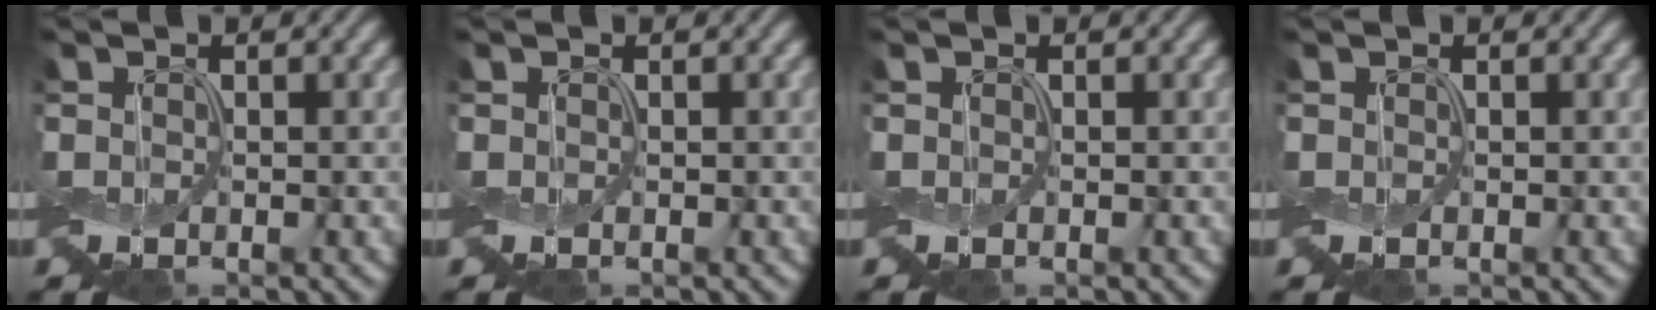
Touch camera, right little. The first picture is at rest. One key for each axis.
{"total": 0.0}
{"total": 0.0}
{"total": 0.0}